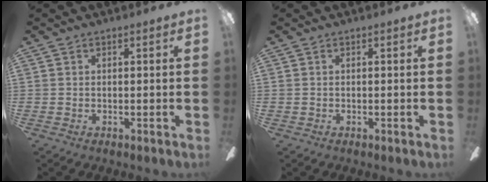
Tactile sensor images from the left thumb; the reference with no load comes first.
{"total": 0.0}